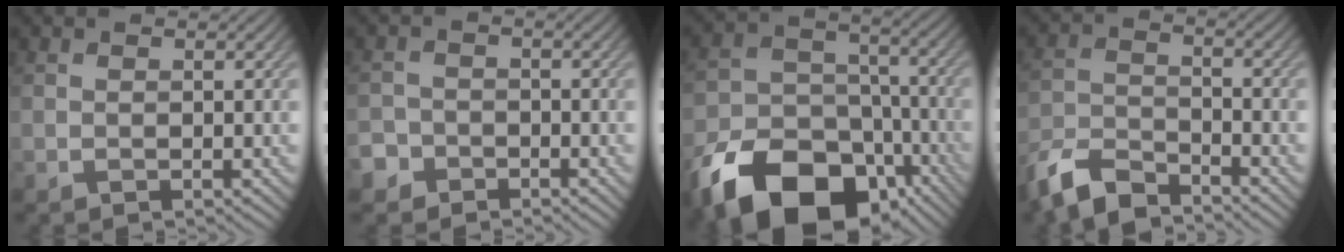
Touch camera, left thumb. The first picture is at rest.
{"total": 2.9, "force": [-1.9, 2.1, 0.4], "torque": [-0.004, 0.003, -0.042]}
{"total": 18.0, "force": [-10.9, 11.2, 9.0], "torque": [-0.188, -0.049, -0.180]}
{"total": 7.4, "force": [-6.3, 2.2, 3.2], "torque": [-0.071, -0.009, -0.137]}